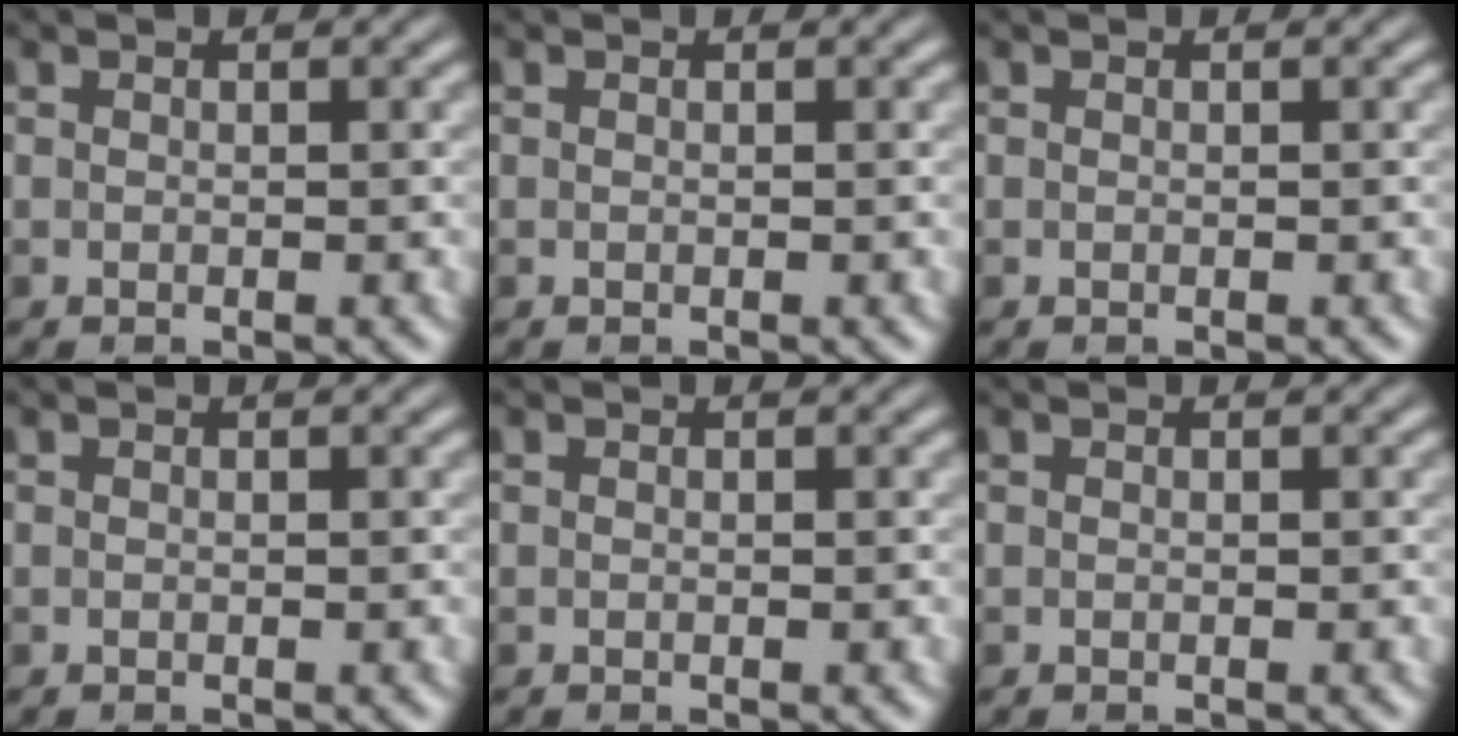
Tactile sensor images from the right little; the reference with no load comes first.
{"total": 0.0}
{"total": 0.0}
{"total": 0.0}
{"total": 0.0}
{"total": 0.0}